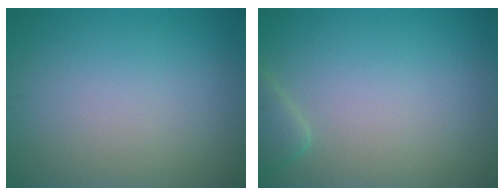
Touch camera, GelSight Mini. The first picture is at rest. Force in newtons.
{"total": 1.6, "press": 1.6, "slide": 0.2}